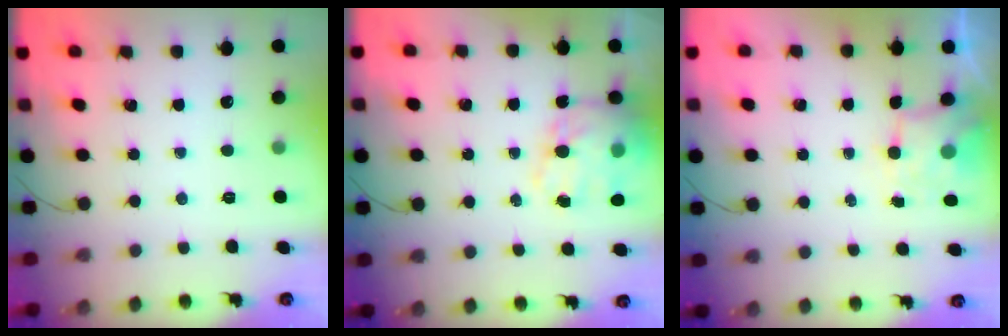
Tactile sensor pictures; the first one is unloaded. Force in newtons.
{"total": 18.1, "press": 17.6, "slide": 4.0}
{"total": 4.4, "press": 4.4, "slide": 0.7}